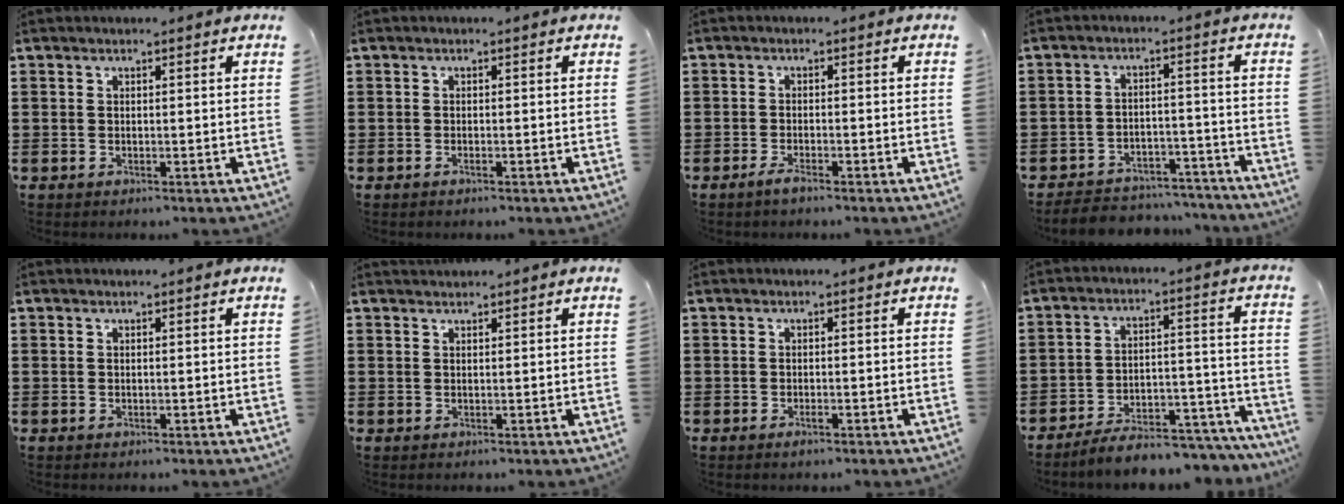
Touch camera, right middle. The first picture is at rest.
{"total": 0.5, "force": [-0.3, 0.0, 0.4], "torque": [-0.010, -0.004, -0.004]}
{"total": 1.8, "force": [-1.4, 0.4, 1.1], "torque": [-0.027, -0.001, -0.030]}
{"total": 4.8, "force": [-4.7, 1.0, 0.1], "torque": [-0.002, 0.015, -0.099]}
{"total": 0.0}
{"total": 0.8, "force": [0.8, 0.3, -0.1], "torque": [0.000, 0.001, 0.016]}
{"total": 0.8, "force": [-0.5, 0.1, 0.6], "torque": [-0.015, -0.007, -0.008]}
{"total": 6.5, "force": [-6.2, 1.0, 1.7], "torque": [-0.020, 0.017, -0.117]}